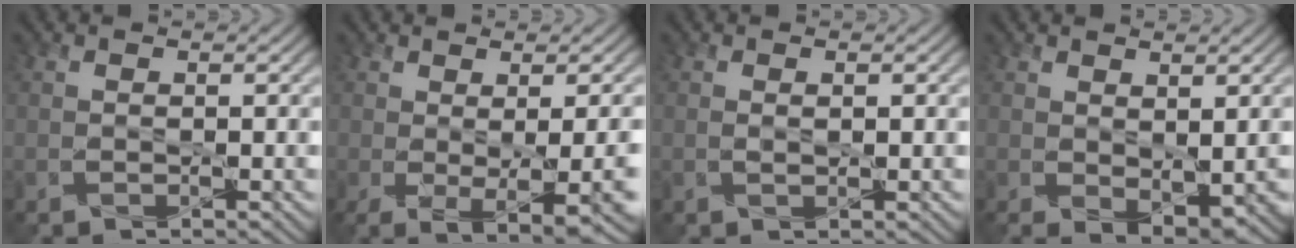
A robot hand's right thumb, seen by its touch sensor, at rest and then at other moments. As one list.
[{"total": 8.2, "force": [-1.9, 2.9, 7.4], "torque": [-0.117, -0.024, -0.003]}, {"total": 0.8, "force": [0.2, 0.4, 0.7], "torque": [-0.014, -0.001, 0.004]}, {"total": 3.4, "force": [0.2, 1.9, 2.9], "torque": [-0.058, -0.018, 0.015]}]